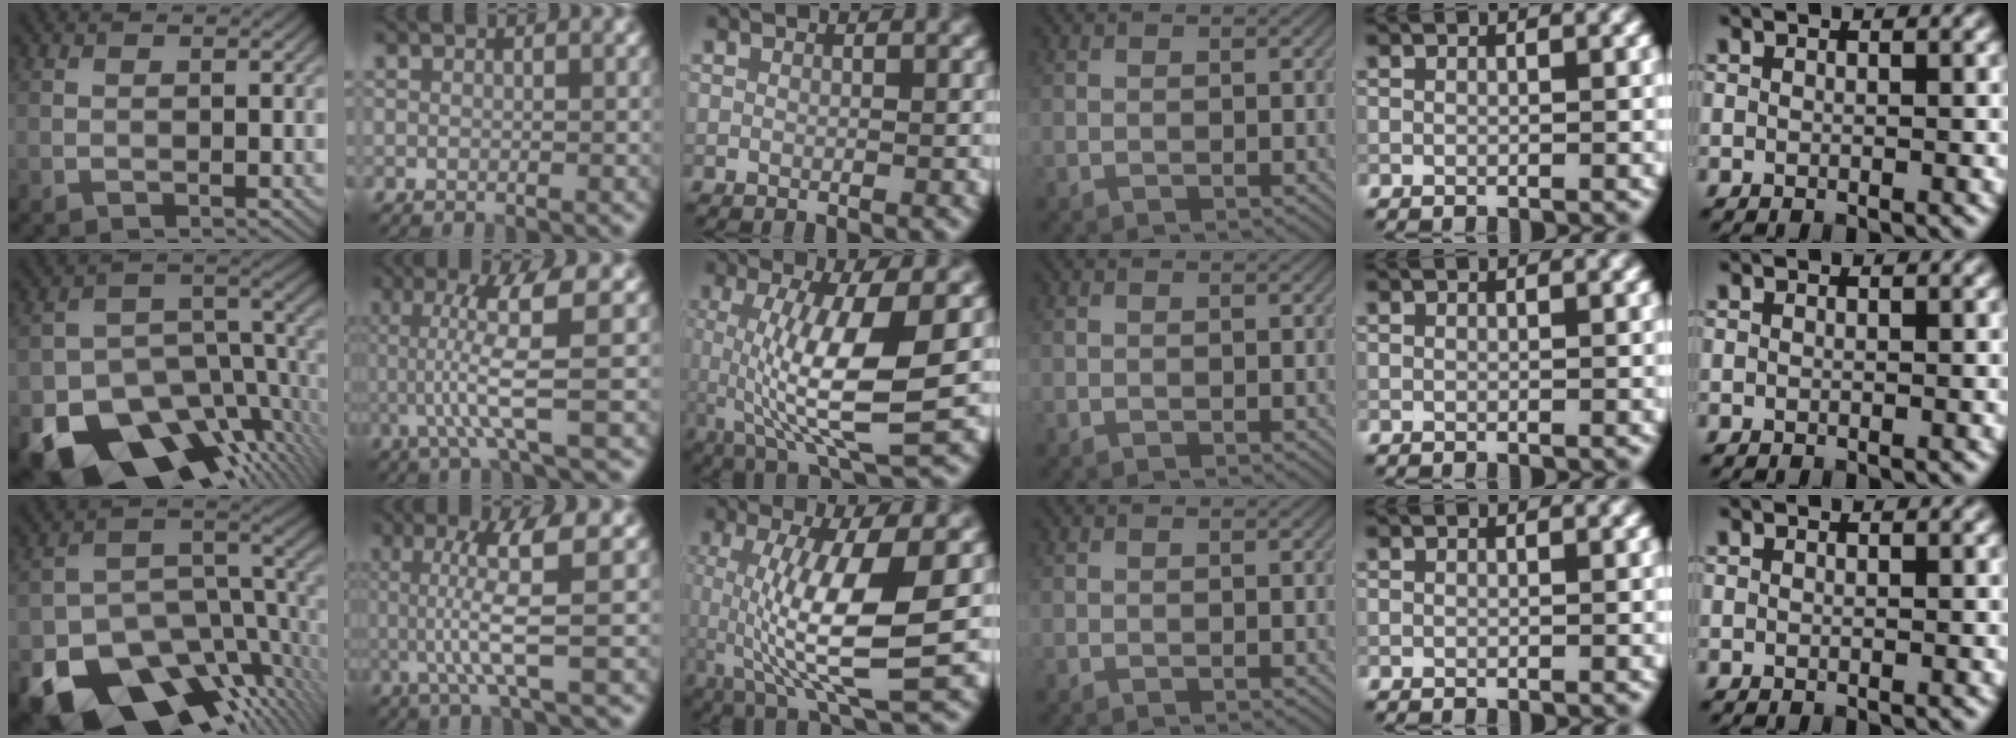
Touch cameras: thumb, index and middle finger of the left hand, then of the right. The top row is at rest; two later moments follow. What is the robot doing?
{"motion": "lift_and_place", "object": "calculator"}